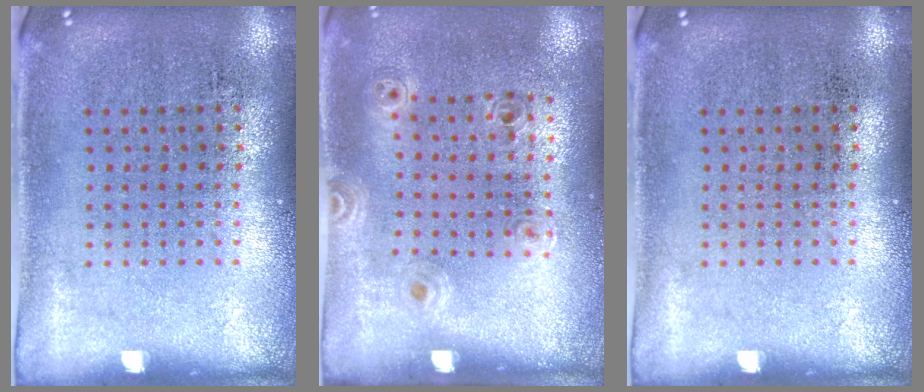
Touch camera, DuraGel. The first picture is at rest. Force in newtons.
{"total": 1.1, "press": 0.9, "slide": 0.6}
{"total": 0.0}